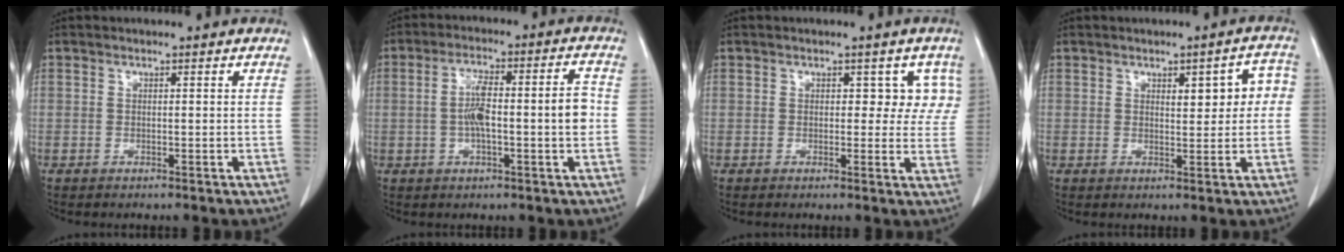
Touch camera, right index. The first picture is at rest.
{"total": 9.7, "force": [-0.7, 1.5, 9.6], "torque": [-0.166, 0.026, -0.013]}
{"total": 4.1, "force": [1.5, 2.8, 2.6], "torque": [-0.001, 0.009, 0.010]}
{"total": 5.3, "force": [1.1, 2.2, 4.7], "torque": [-0.052, 0.021, 0.015]}